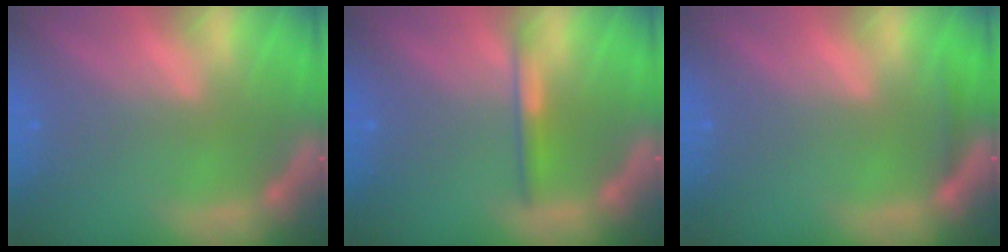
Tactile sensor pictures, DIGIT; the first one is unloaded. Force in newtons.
{"total": 2.0}
{"total": 0.9}